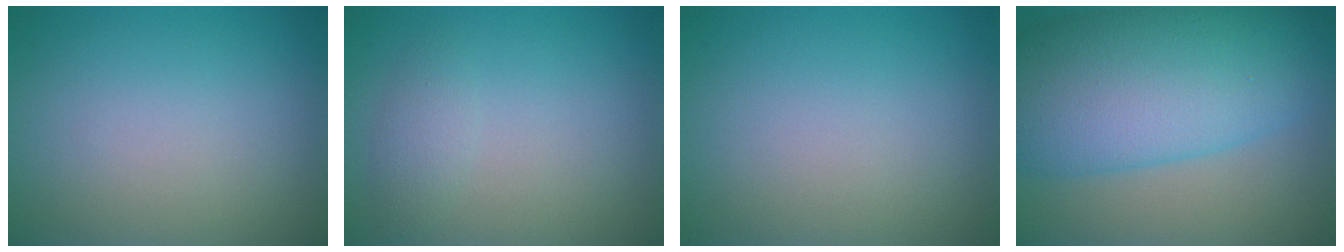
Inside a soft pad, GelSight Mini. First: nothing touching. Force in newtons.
{"total": 1.4, "press": 1.4, "slide": 0.1}
{"total": 0.0}
{"total": 12.4, "press": 12.4, "slide": 0.0}